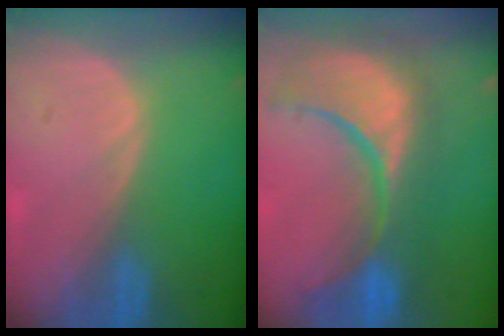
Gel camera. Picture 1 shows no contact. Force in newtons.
{"total": 14.0, "press": 12.0, "slide": 7.3}